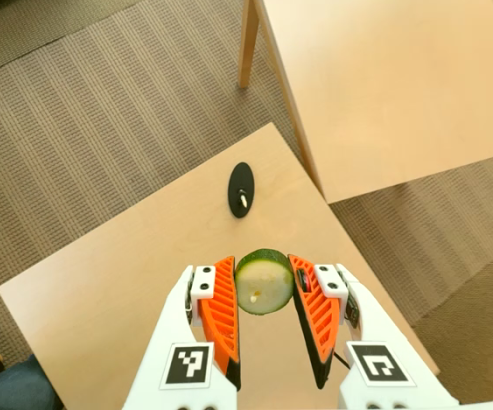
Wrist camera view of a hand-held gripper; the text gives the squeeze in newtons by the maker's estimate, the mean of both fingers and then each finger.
{"total": 12.8, "left": 13.4, "right": 12.1}